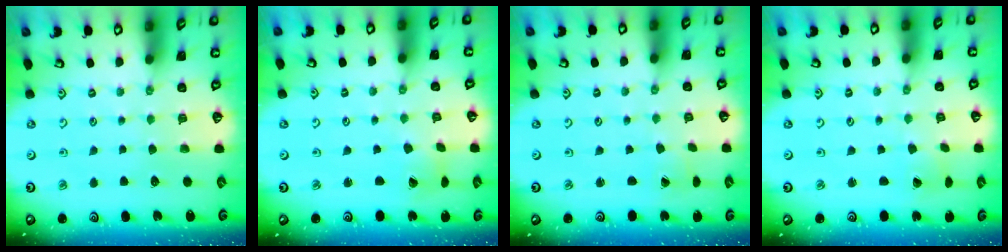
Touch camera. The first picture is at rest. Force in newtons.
{"total": 1.8, "press": 1.8, "slide": 0.2}
{"total": 1.5, "press": 1.5, "slide": 0.0}
{"total": 1.6, "press": 1.6, "slide": 0.1}